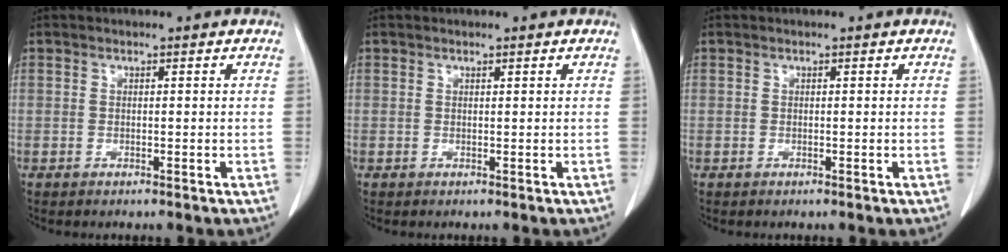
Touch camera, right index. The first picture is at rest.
{"total": 0.0}
{"total": 0.0}